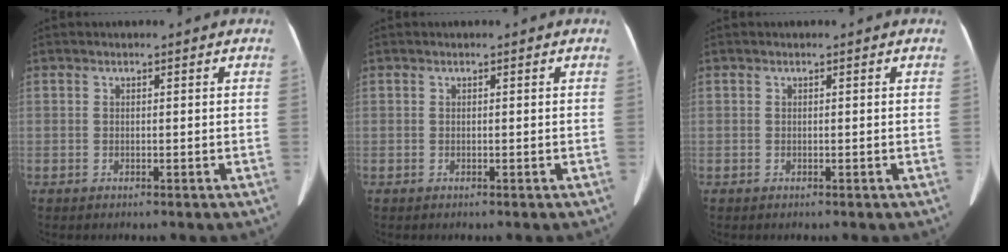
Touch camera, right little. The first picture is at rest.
{"total": 0.0}
{"total": 0.0}